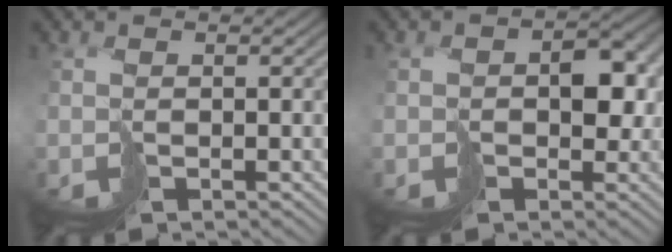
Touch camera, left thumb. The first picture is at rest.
{"total": 4.6, "force": [0.0, 3.5, 3.0], "torque": [-0.032, 0.002, 0.008]}